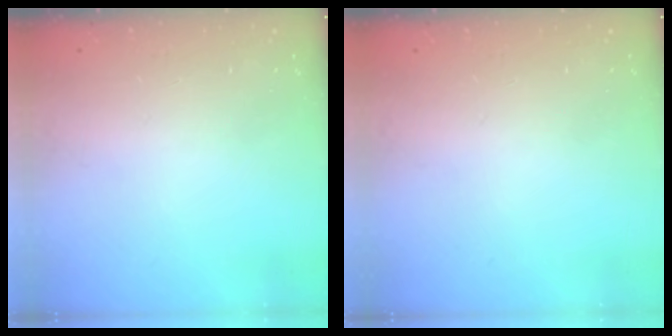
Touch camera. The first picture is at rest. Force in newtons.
{"total": 0.0}